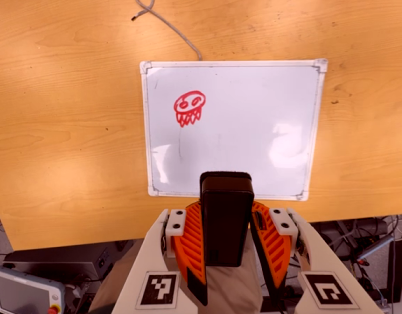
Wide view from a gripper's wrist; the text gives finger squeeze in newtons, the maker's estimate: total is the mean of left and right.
{"total": 6.4, "left": 4.9, "right": 7.8}